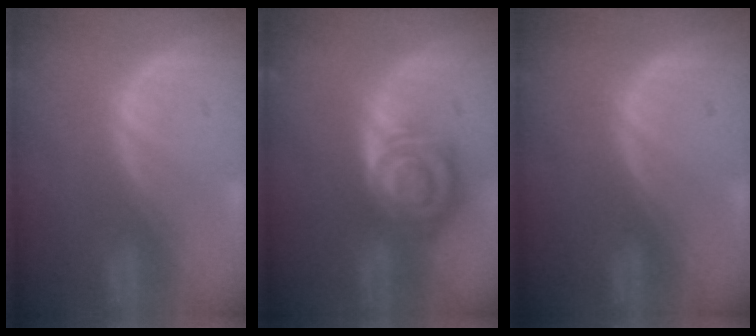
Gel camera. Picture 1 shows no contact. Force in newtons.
{"total": 8.5, "press": 7.4, "slide": 4.3}
{"total": 0.0}